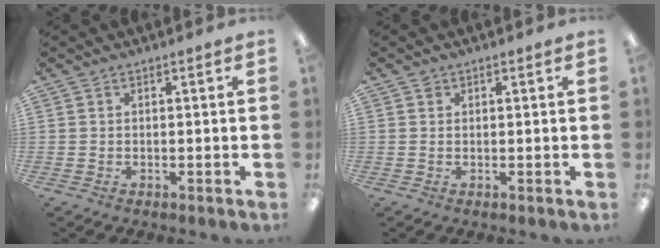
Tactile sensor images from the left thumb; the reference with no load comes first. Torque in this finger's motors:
{"motor_torque": [0.07, -0.02, 0.15, -0.05, 0.02]}